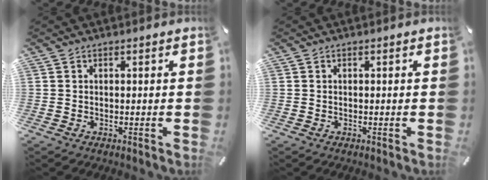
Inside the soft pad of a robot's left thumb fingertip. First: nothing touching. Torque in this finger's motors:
{"motor_torque": [-0.06, 0.01, -0.06, -0.03, 0.00]}